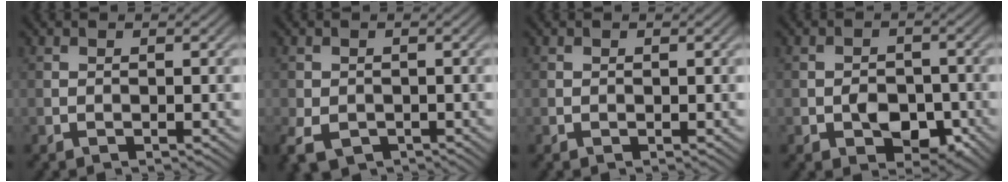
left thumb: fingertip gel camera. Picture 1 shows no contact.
{"total": 4.2, "force": [-1.8, 3.0, 2.3], "torque": [-0.059, -0.013, -0.036]}
{"total": 0.0}
{"total": 4.7, "force": [-1.7, 3.2, 3.0], "torque": [-0.044, -0.008, -0.026]}